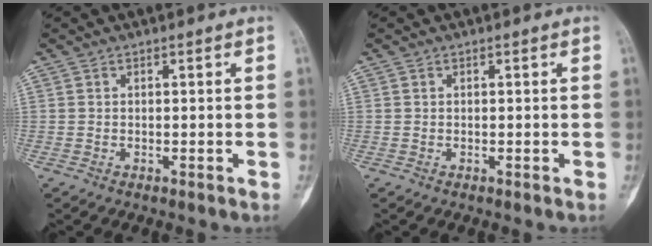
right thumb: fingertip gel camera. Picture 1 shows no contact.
{"total": 0.0}